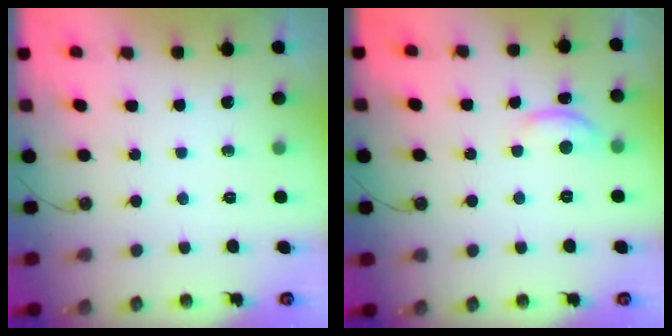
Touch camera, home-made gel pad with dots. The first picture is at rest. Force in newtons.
{"total": 2.1, "press": 2.0, "slide": 0.4}